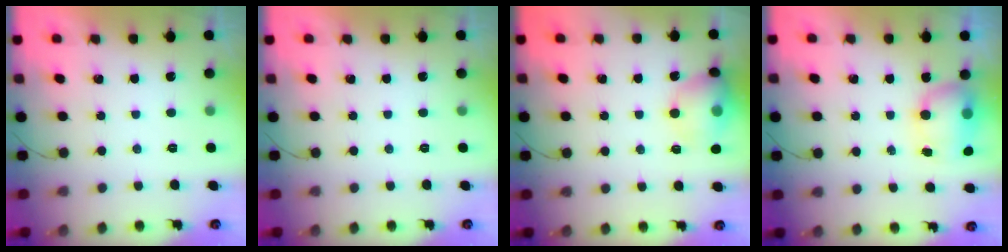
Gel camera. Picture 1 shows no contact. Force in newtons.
{"total": 0.0}
{"total": 12.0, "press": 11.9, "slide": 1.8}
{"total": 7.5, "press": 7.3, "slide": 1.3}